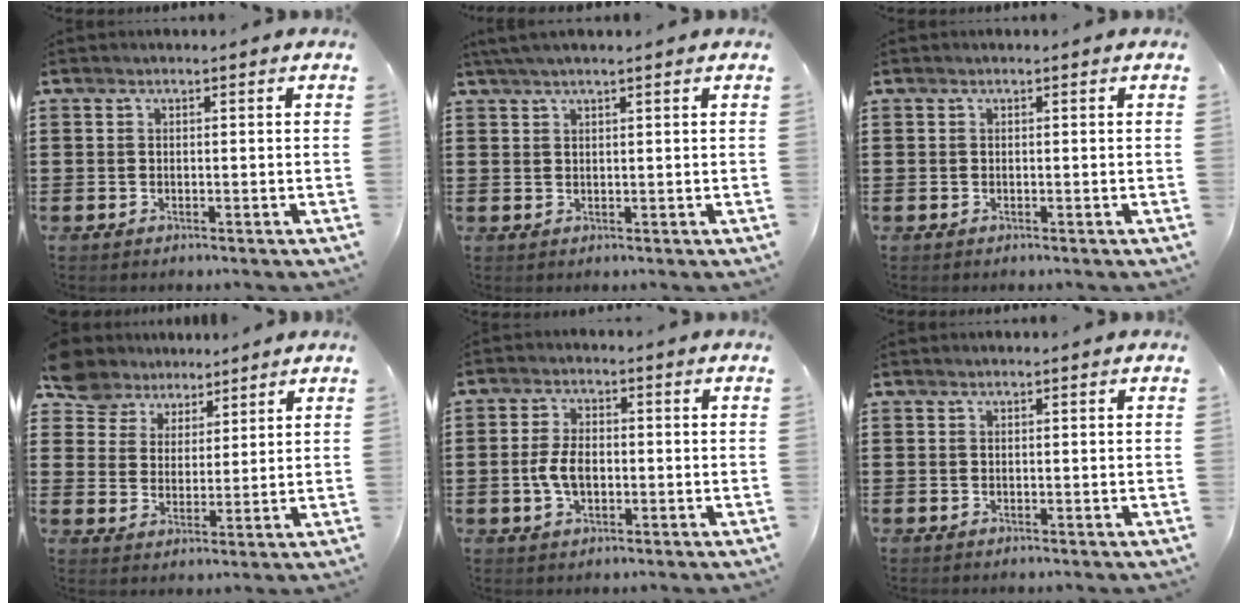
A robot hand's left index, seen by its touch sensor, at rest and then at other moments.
{"total": 2.0, "force": [1.4, -0.1, 1.3], "torque": [-0.026, 0.000, 0.027]}
{"total": 0.0}
{"total": 6.3, "force": [5.4, 3.2, 0.2], "torque": [-0.039, -0.009, 0.104]}
{"total": 4.8, "force": [-0.6, 2.6, 4.0], "torque": [-0.094, -0.002, -0.017]}
{"total": 0.0}